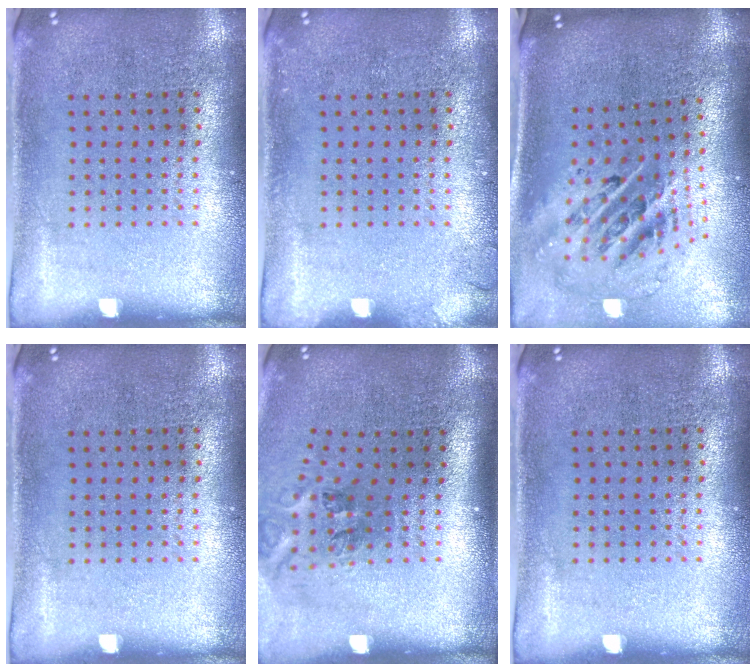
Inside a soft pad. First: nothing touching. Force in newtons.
{"total": 0.9, "press": 0.9, "slide": 0.1}
{"total": 2.7, "press": 1.8, "slide": 2.0}
{"total": 0.0}
{"total": 1.7, "press": 1.1, "slide": 1.2}
{"total": 0.0}